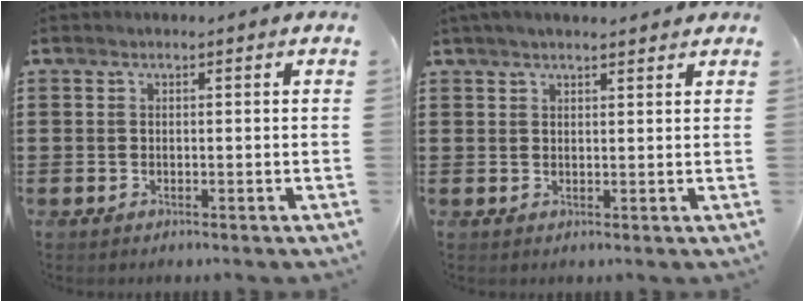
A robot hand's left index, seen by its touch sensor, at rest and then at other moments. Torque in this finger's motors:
{"motor_torque": [2.13, 0.00, 0.45, 0.07]}